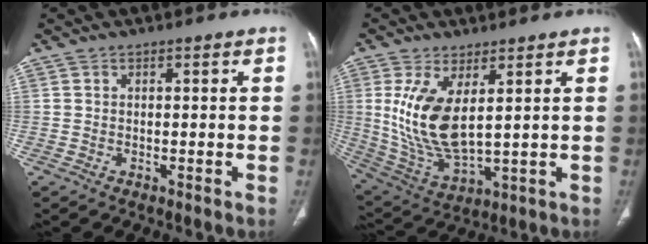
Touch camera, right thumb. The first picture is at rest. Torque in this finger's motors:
{"motor_torque": [1.75, 1.46, 1.09, -1.22, 0.40]}